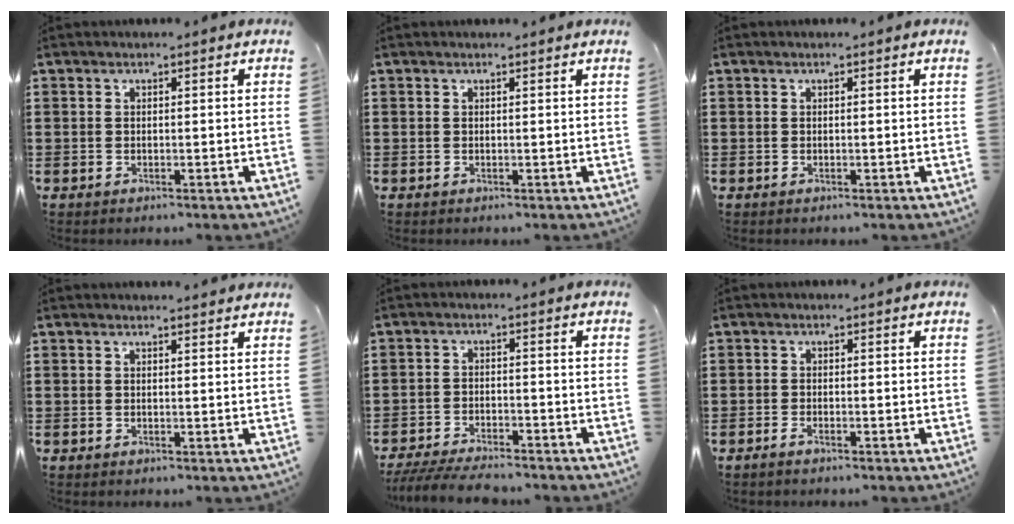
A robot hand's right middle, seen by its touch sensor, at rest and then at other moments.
{"total": 0.0}
{"total": 0.0}
{"total": 1.0, "force": [1.0, 0.0, 0.2], "torque": [0.002, -0.004, 0.017]}
{"total": 4.8, "force": [-4.6, 0.4, 1.4], "torque": [-0.036, -0.009, -0.092]}
{"total": 0.9, "force": [-0.6, 0.2, 0.6], "torque": [-0.013, -0.003, -0.011]}